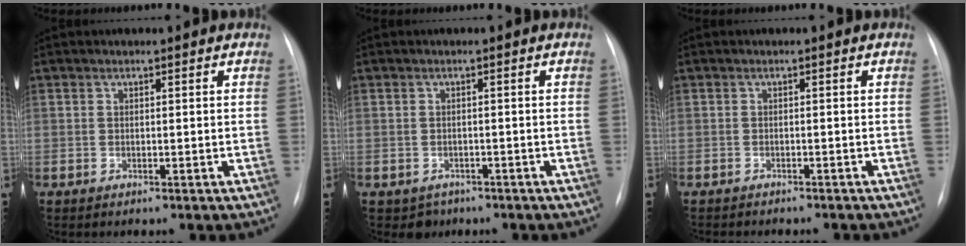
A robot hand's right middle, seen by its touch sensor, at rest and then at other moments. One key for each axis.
{"total": 2.3, "fx": -1.4, "fy": 1.8, "fz": 0.0, "tx": -0.002, "ty": 0.007, "tz": -0.016}
{"total": 5.9, "fx": -5.2, "fy": 1.5, "fz": 2.3, "tx": -0.025, "ty": -0.002, "tz": -0.061}